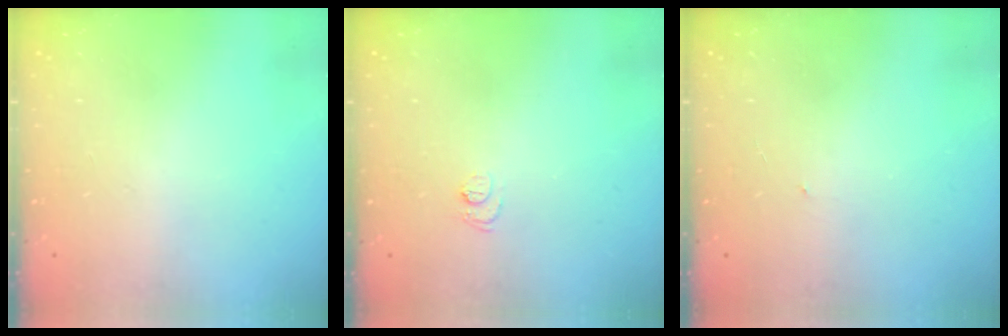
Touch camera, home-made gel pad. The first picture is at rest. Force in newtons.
{"total": 4.8, "press": 4.8, "slide": 0.4}
{"total": 0.6, "press": 0.6, "slide": 0.1}